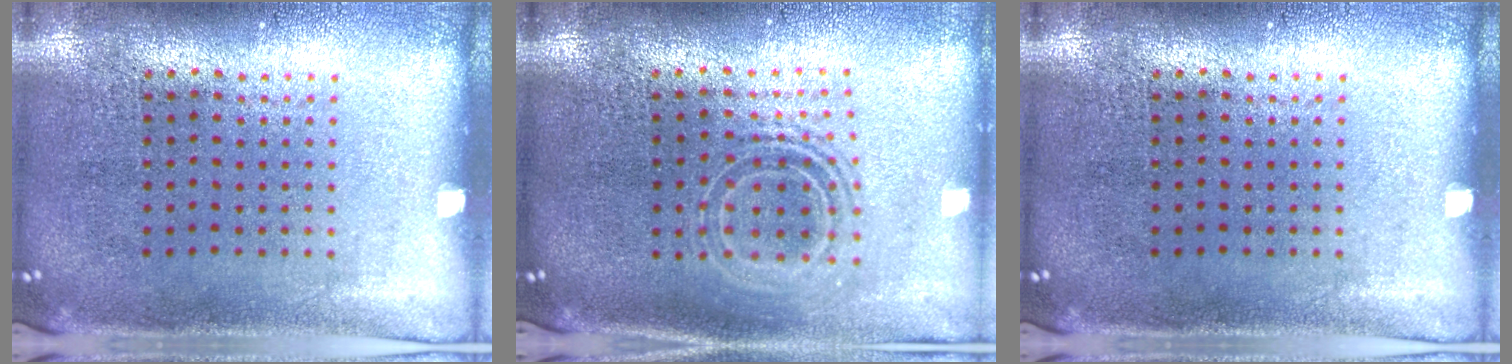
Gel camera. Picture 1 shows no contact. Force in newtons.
{"total": 1.7, "press": 1.4, "slide": 1.1}
{"total": 0.0}